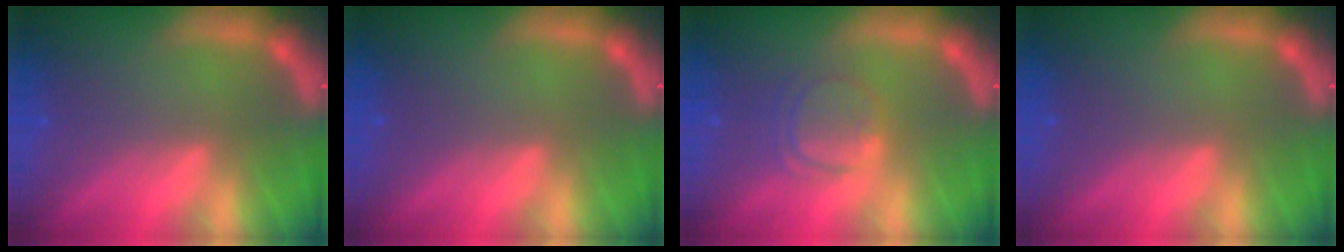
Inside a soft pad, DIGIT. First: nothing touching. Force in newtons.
{"total": 0.0}
{"total": 3.5}
{"total": 0.0}